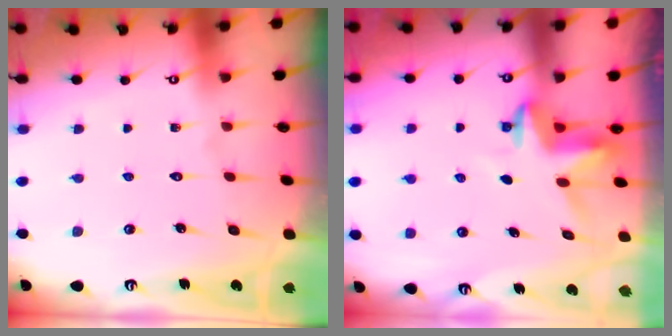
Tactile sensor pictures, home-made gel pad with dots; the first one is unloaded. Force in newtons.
{"total": 3.4, "press": 3.4, "slide": 0.3}